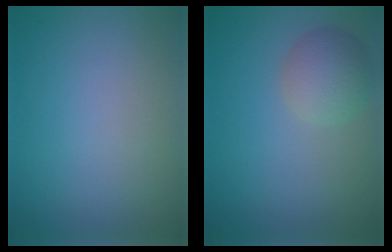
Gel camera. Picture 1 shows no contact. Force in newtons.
{"total": 3.5, "press": 3.5, "slide": 0.2}